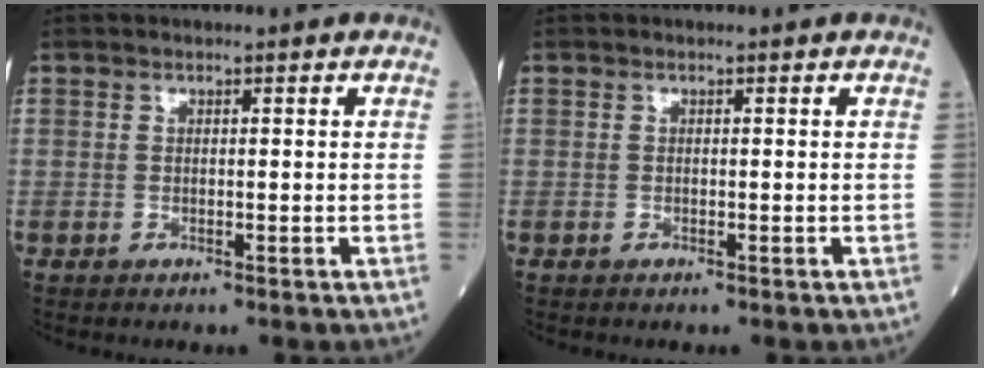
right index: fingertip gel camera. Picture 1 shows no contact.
{"total": 0.0}